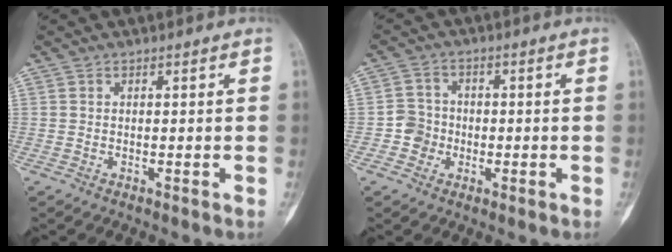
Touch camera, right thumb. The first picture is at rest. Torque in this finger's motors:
{"motor_torque": [0.62, -0.02, 0.40, -0.31, 0.15]}